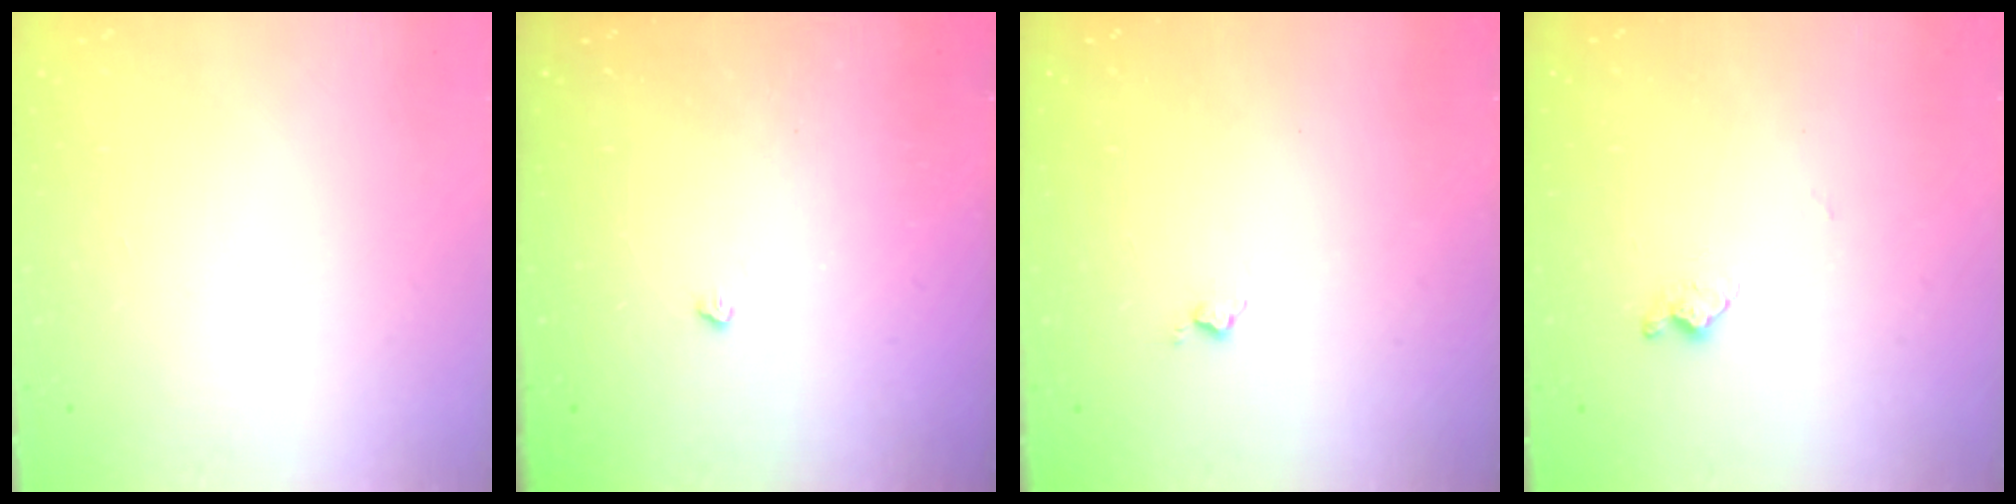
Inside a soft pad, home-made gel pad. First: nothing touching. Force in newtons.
{"total": 2.1, "press": 2.1, "slide": 0.4}
{"total": 5.0, "press": 5.0, "slide": 0.7}
{"total": 6.3, "press": 6.3, "slide": 0.7}